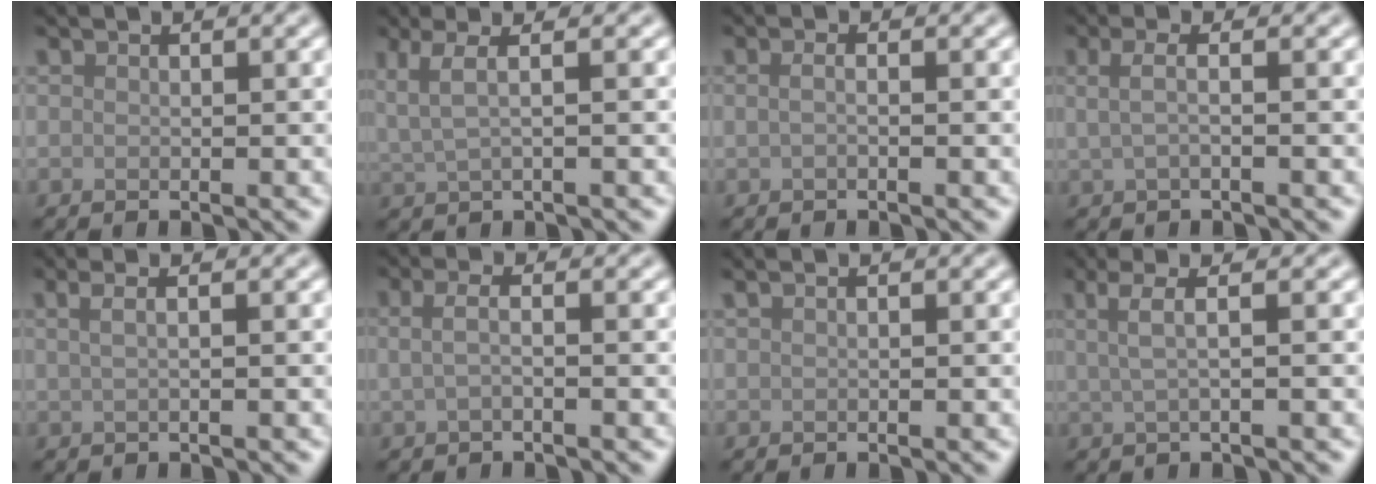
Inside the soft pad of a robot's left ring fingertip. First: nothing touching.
{"total": 2.8, "force": [1.2, 0.7, 2.4], "torque": [-0.049, 0.000, 0.019]}
{"total": 0.9, "force": [0.0, 0.3, 0.8], "torque": [-0.020, -0.005, -0.005]}
{"total": 2.1, "force": [0.1, 0.8, 2.0], "torque": [-0.039, 0.001, -0.001]}
{"total": 3.2, "force": [1.3, 1.6, 2.4], "torque": [-0.028, 0.011, -0.006]}
{"total": 1.8, "force": [-0.1, 0.6, 1.7], "torque": [-0.035, 0.000, -0.005]}
{"total": 1.1, "force": [0.6, 0.5, 0.8], "torque": [-0.013, 0.005, 0.006]}
{"total": 2.9, "force": [0.8, 0.8, 2.7], "torque": [-0.043, 0.002, 0.009]}